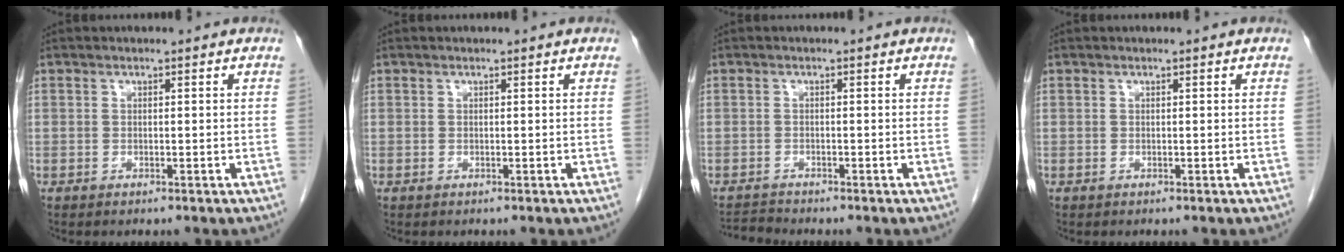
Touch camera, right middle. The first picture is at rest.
{"total": 0.0}
{"total": 1.7, "force": [-1.6, -0.5, -0.4], "torque": [0.006, -0.014, -0.028]}
{"total": 0.0}